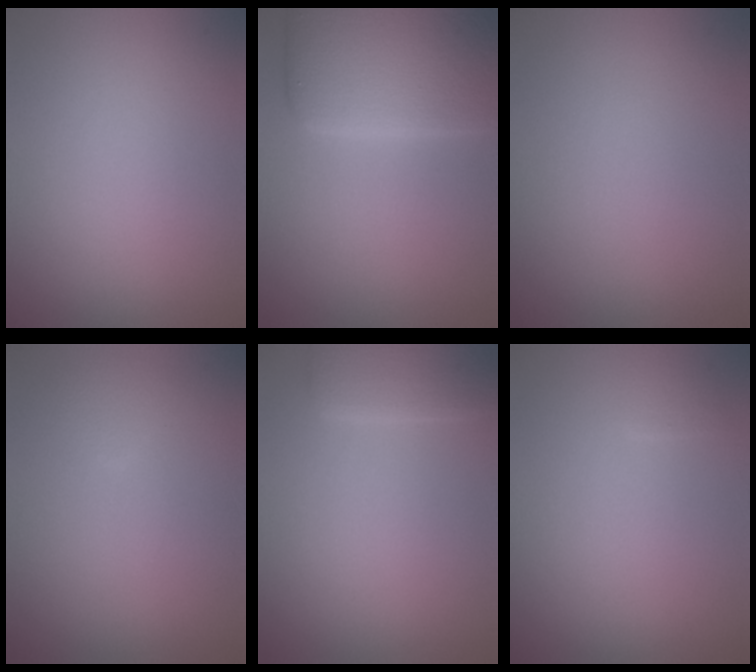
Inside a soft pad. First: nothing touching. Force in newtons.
{"total": 8.9, "press": 8.9, "slide": 0.3}
{"total": 0.0}
{"total": 0.9, "press": 0.9, "slide": 0.0}
{"total": 2.9, "press": 2.8, "slide": 0.2}
{"total": 0.7, "press": 0.7, "slide": 0.1}